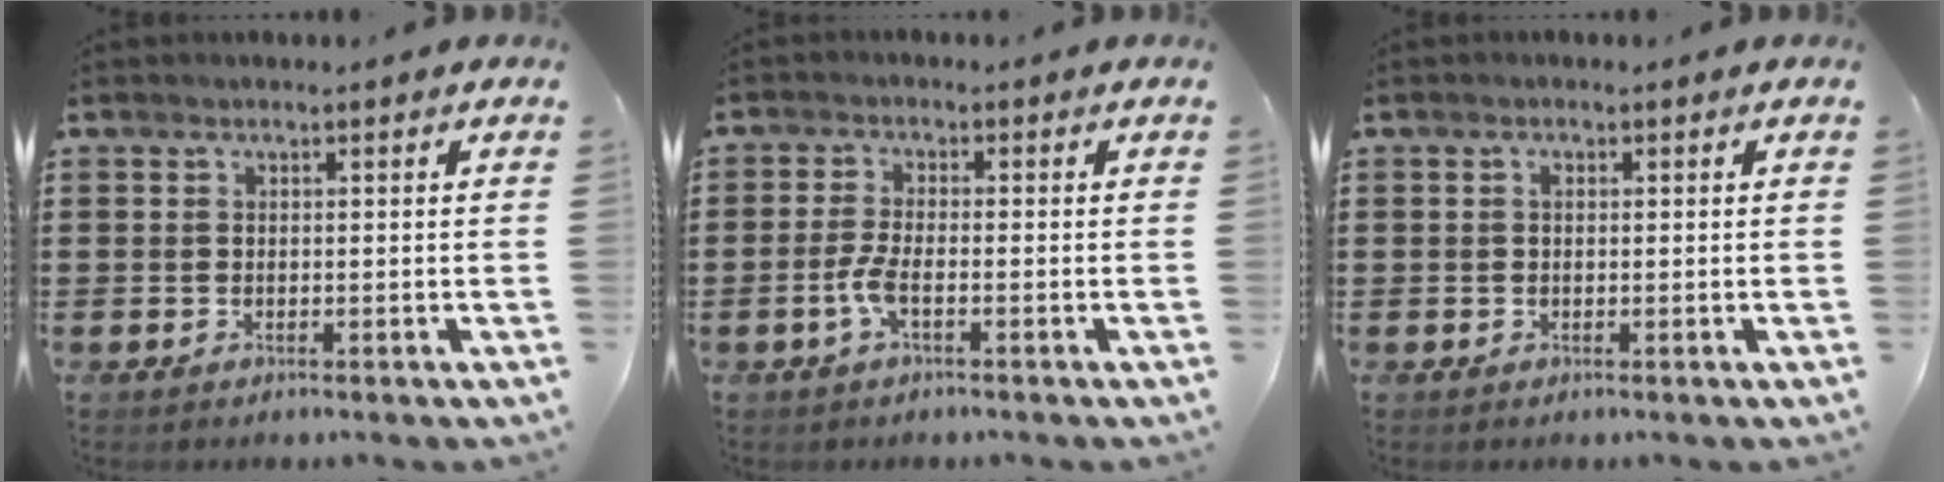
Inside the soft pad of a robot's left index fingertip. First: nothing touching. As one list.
[{"total": 3.2, "force": [-1.2, 0.8, 2.9], "torque": [-0.078, -0.009, -0.029]}, {"total": 0.8, "force": [0.3, 0.5, 0.6], "torque": [-0.013, 0.004, 0.004]}]